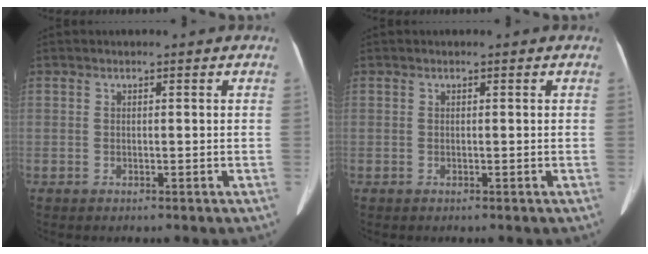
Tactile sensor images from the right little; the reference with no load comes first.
{"total": 0.0}